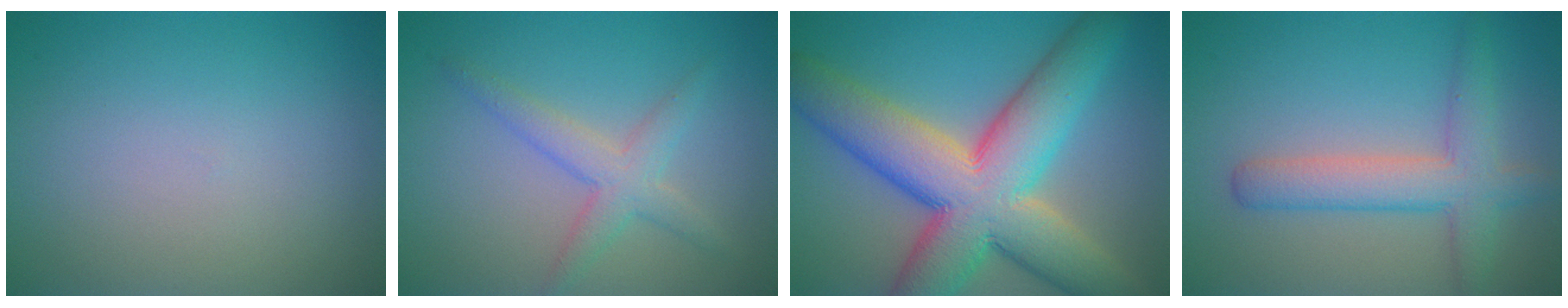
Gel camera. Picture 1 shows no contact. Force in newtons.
{"total": 3.1, "press": 3.1, "slide": 0.0}
{"total": 13.7, "press": 13.7, "slide": 0.6}
{"total": 4.5, "press": 4.5, "slide": 0.2}